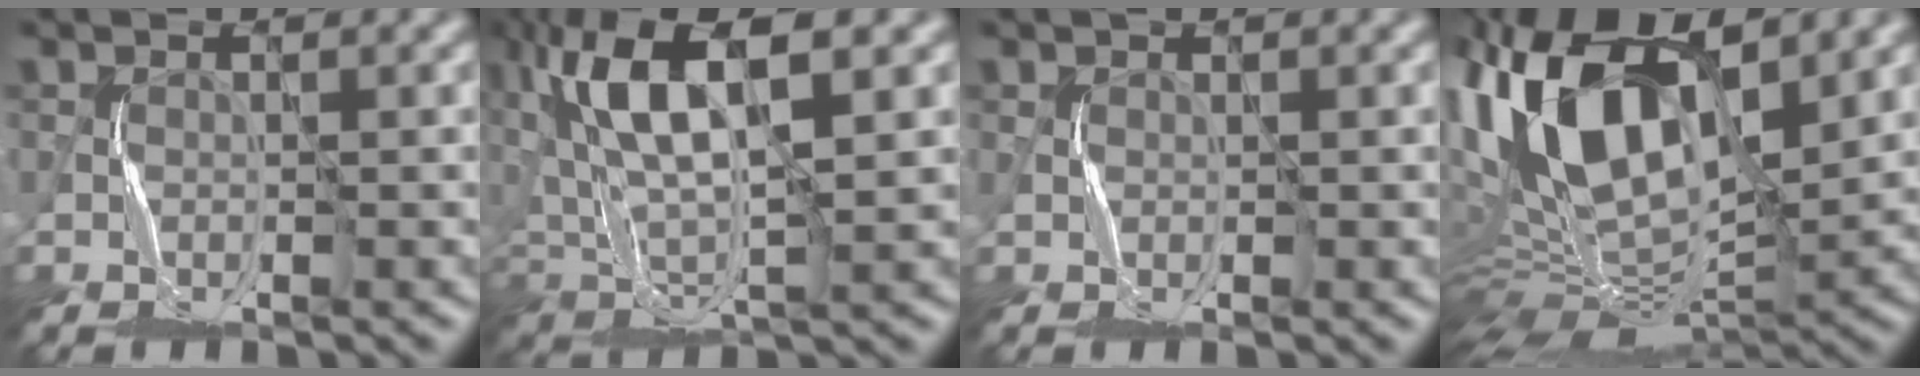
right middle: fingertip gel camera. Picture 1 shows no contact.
{"total": 11.6, "force": [4.5, 4.4, 9.7], "torque": [-0.202, 0.017, 0.084]}
{"total": 0.7, "force": [0.2, 0.5, 0.3], "torque": [-0.006, -0.002, 0.004]}
{"total": 15.7, "force": [4.0, 8.0, 13.0], "torque": [-0.247, 0.008, 0.070]}